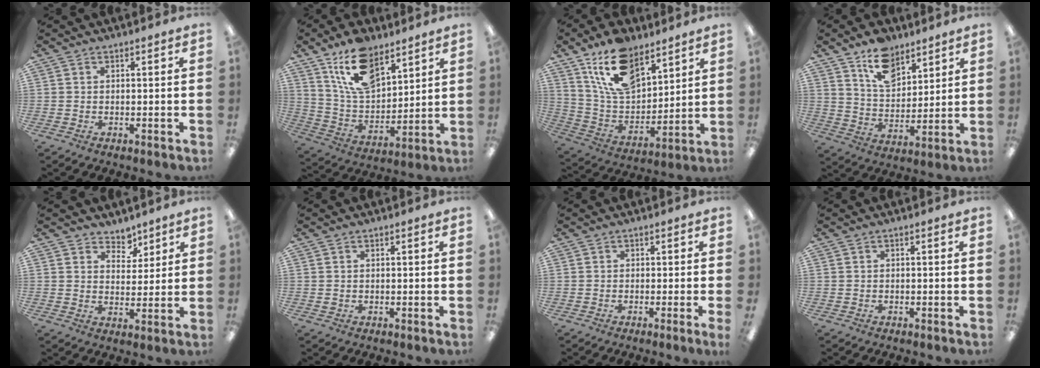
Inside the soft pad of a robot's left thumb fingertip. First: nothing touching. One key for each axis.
{"total": 15.4, "fx": 9.8, "fy": 8.2, "fz": 8.6, "tx": -0.162, "ty": -0.038, "tz": 0.182}
{"total": 16.6, "fx": 10.7, "fy": 9.0, "fz": 9.0, "tx": -0.167, "ty": -0.044, "tz": 0.197}
{"total": 11.7, "fx": 8.1, "fy": 6.9, "fz": 4.8, "tx": -0.076, "ty": -0.044, "tz": 0.150}
{"total": 5.3, "fx": 4.2, "fy": 3.0, "fz": 0.8, "tx": 0.000, "ty": -0.032, "tz": 0.074}
{"total": 0.0}
{"total": 1.1, "fx": -0.5, "fy": -0.4, "fz": 0.8, "tx": -0.011, "ty": -0.008, "tz": -0.010}
{"total": 0.0}